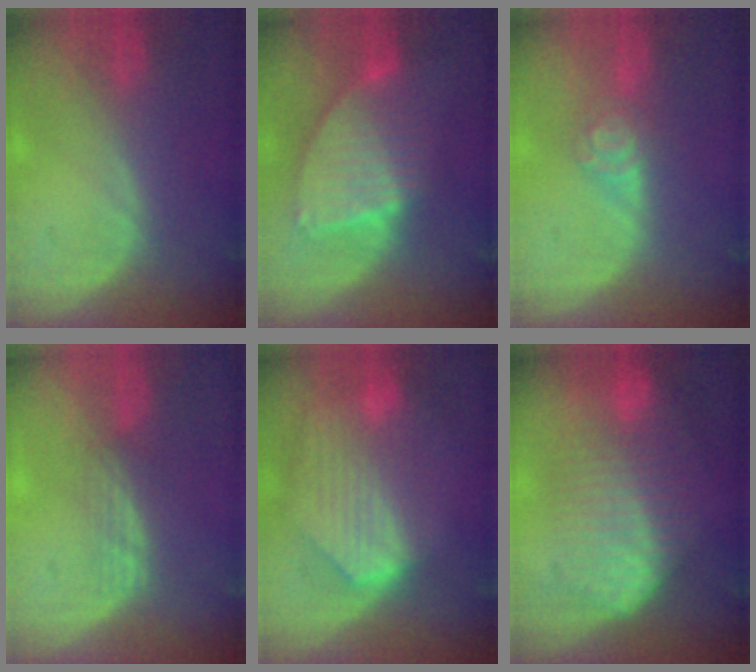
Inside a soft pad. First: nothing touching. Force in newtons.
{"total": 8.7, "press": 7.5, "slide": 4.4}
{"total": 4.3, "press": 4.0, "slide": 1.6}
{"total": 2.4, "press": 2.3, "slide": 0.8}
{"total": 9.2, "press": 8.1, "slide": 4.3}
{"total": 10.0, "press": 10.0, "slide": 0.6}